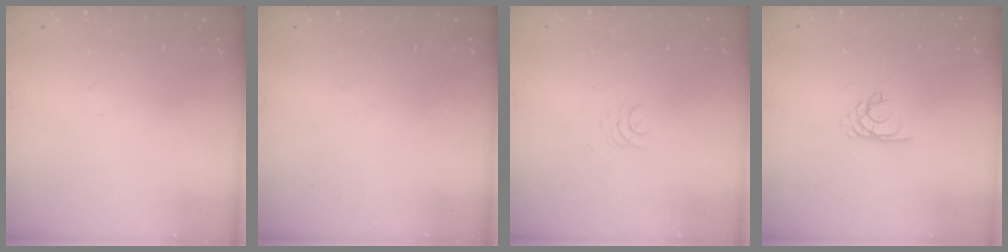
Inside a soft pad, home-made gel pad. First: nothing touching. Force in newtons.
{"total": 0.0}
{"total": 1.3, "press": 1.3, "slide": 0.1}
{"total": 1.9, "press": 1.8, "slide": 0.3}